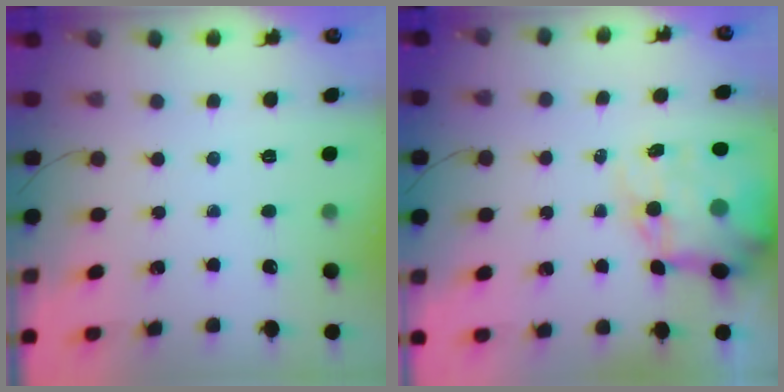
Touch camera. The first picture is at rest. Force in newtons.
{"total": 14.5, "press": 14.0, "slide": 3.8}